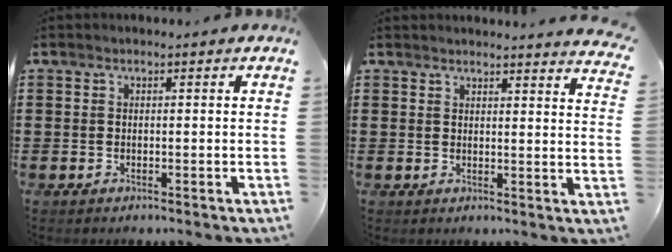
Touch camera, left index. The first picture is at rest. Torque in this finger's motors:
{"motor_torque": [0.37, -0.68, 0.01, 0.03]}